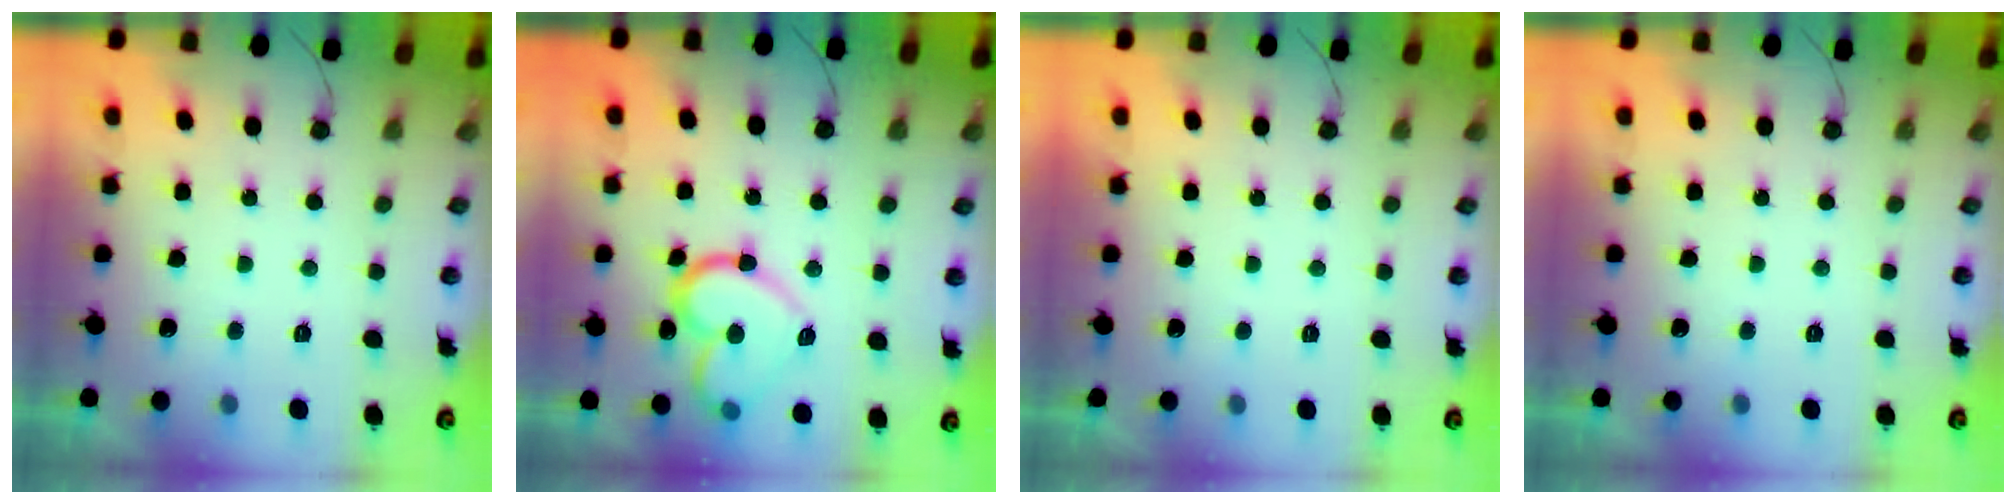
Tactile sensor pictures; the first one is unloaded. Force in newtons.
{"total": 16.1, "press": 16.1, "slide": 1.7}
{"total": 1.8, "press": 1.8, "slide": 0.0}
{"total": 0.0}